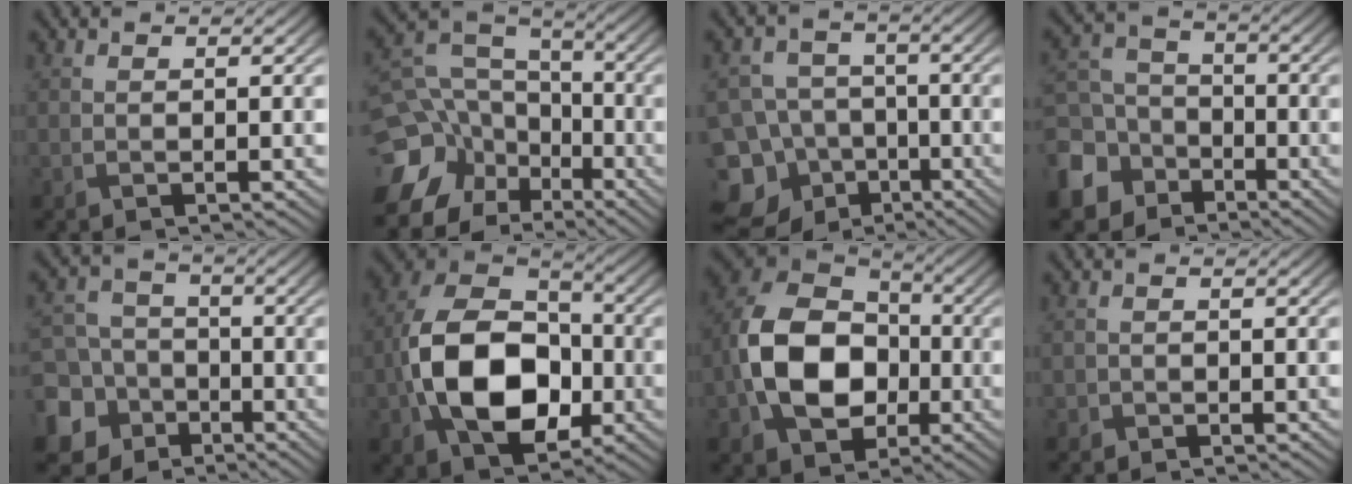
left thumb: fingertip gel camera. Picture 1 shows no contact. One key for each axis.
{"total": 17.7, "fx": -7.9, "fy": 13.9, "fz": 7.6, "tx": -0.211, "ty": -0.047, "tz": -0.122}
{"total": 13.9, "fx": -8.4, "fy": 10.5, "fz": 3.5, "tx": -0.115, "ty": -0.035, "tz": -0.141}
{"total": 10.1, "fx": -4.8, "fy": 8.2, "fz": 3.6, "tx": -0.119, "ty": -0.036, "tz": -0.112}
{"total": 11.0, "fx": -4.6, "fy": 9.4, "fz": 3.3, "tx": -0.114, "ty": -0.037, "tz": -0.113}
{"total": 14.8, "fx": -3.1, "fy": 10.1, "fz": 10.3, "tx": -0.207, "ty": -0.009, "tz": -0.064}
{"total": 13.7, "fx": -2.4, "fy": 10.1, "fz": 8.9, "tx": -0.197, "ty": -0.005, "tz": -0.055}
{"total": 1.2, "fx": -0.6, "fy": 1.0, "fz": 0.0, "tx": 0.008, "ty": -0.003, "tz": -0.015}